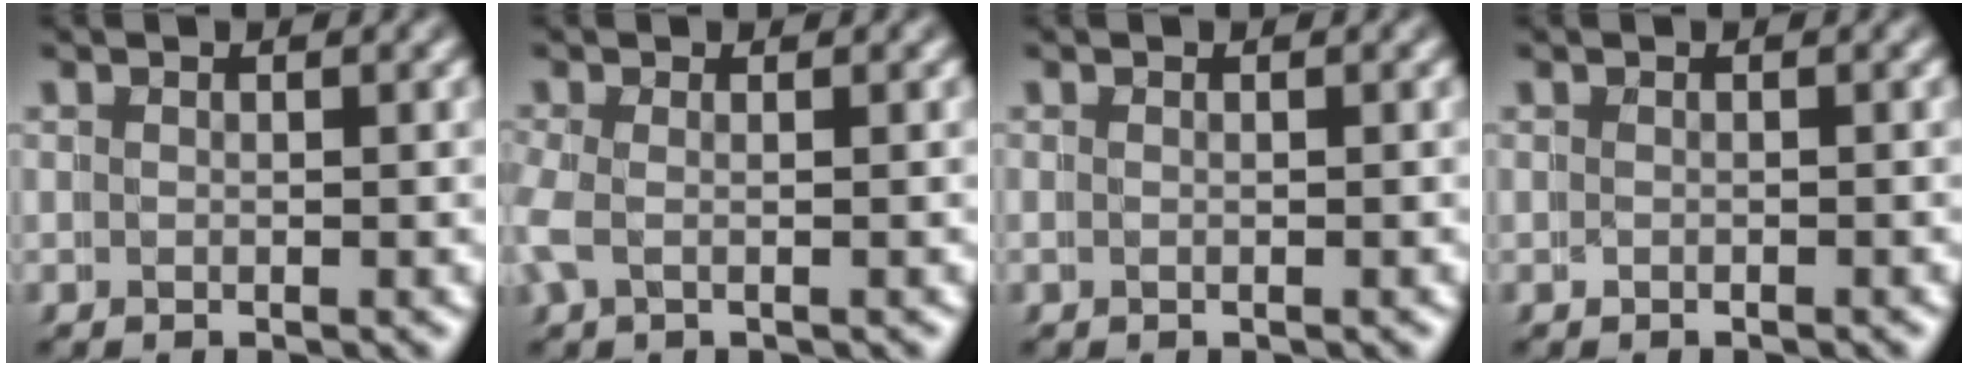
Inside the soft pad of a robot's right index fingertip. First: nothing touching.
{"total": 1.3, "force": [-0.3, 0.8, 1.0], "torque": [-0.035, -0.005, -0.005]}
{"total": 0.0}
{"total": 0.0}